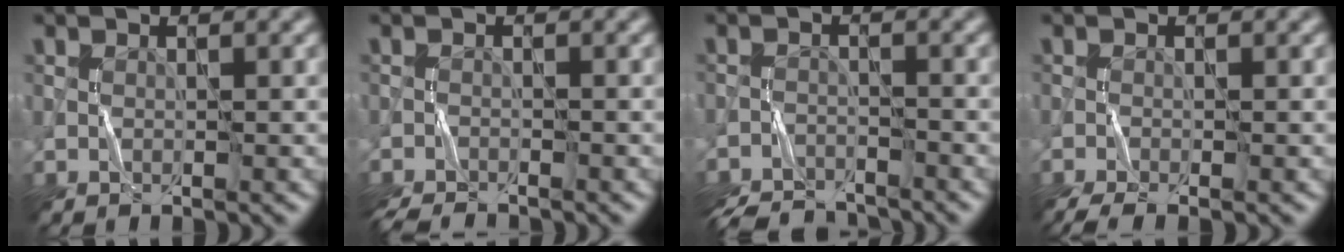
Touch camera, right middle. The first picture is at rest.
{"total": 3.2, "force": [-3.1, 0.4, 0.8], "torque": [-0.024, -0.010, -0.058]}
{"total": 6.3, "force": [-6.0, 1.5, 1.1], "torque": [-0.020, -0.015, -0.102]}
{"total": 2.9, "force": [-2.3, 0.5, 1.8], "torque": [-0.036, -0.010, -0.048]}